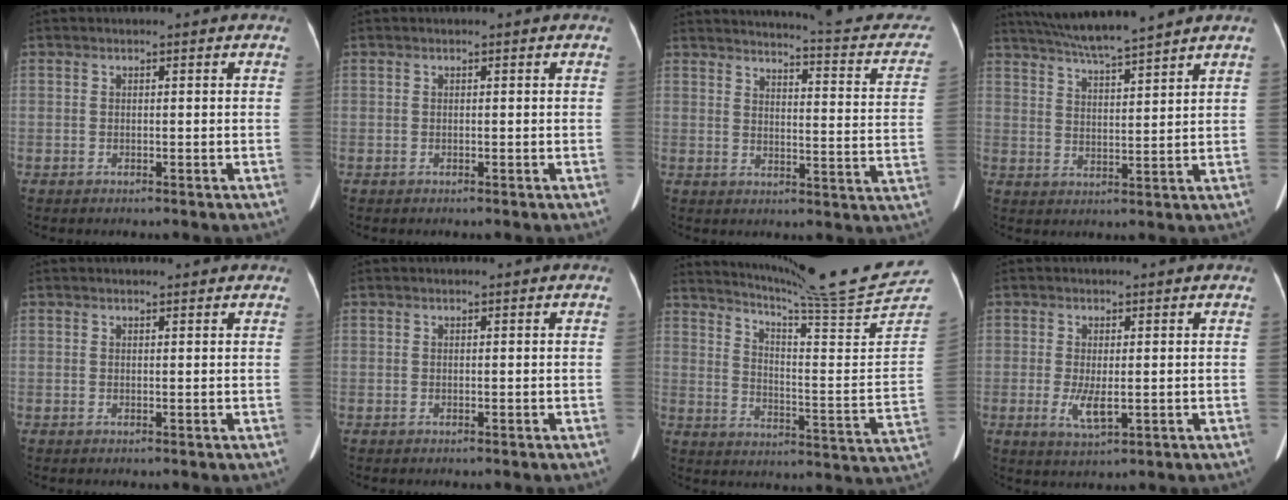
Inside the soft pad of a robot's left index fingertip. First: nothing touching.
{"total": 0.0}
{"total": 17.6, "force": [15.9, 2.6, 7.0], "torque": [-0.080, -0.048, 0.169]}
{"total": 10.6, "force": [9.4, -1.0, 4.7], "torque": [-0.084, 0.013, 0.156]}
{"total": 2.4, "force": [2.2, 0.5, 0.7], "torque": [-0.012, 0.014, 0.025]}
{"total": 0.0}
{"total": 21.2, "force": [19.6, -3.0, 7.7], "torque": [-0.132, -0.108, 0.265]}
{"total": 4.0, "force": [-0.1, 1.2, 3.8], "torque": [-0.073, -0.009, 0.004]}